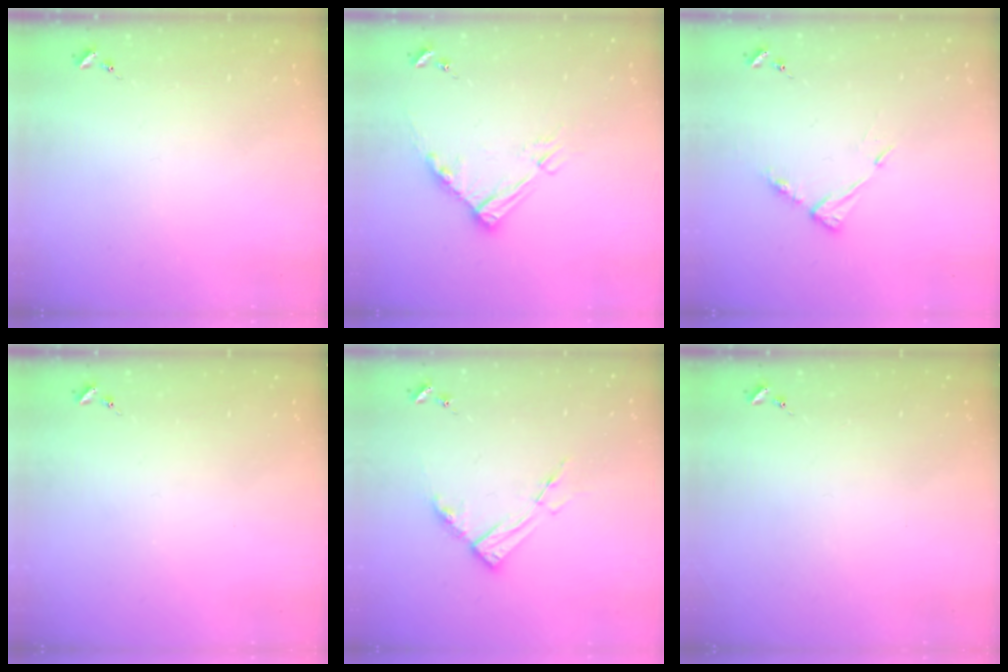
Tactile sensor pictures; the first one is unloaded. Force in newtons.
{"total": 10.5, "press": 10.4, "slide": 1.2}
{"total": 6.8, "press": 6.8, "slide": 0.5}
{"total": 0.0}
{"total": 8.9, "press": 8.9, "slide": 0.8}
{"total": 0.0}